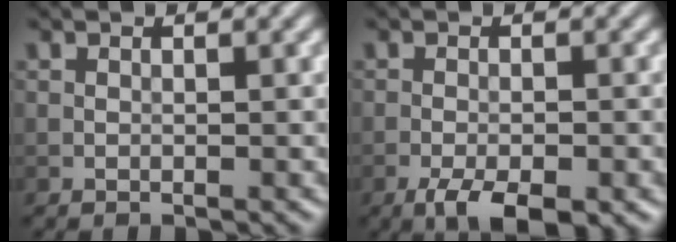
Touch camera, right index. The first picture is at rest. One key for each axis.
{"total": 4.9, "fx": -2.7, "fy": 1.6, "fz": 3.7, "tx": -0.062, "ty": -0.006, "tz": -0.043}